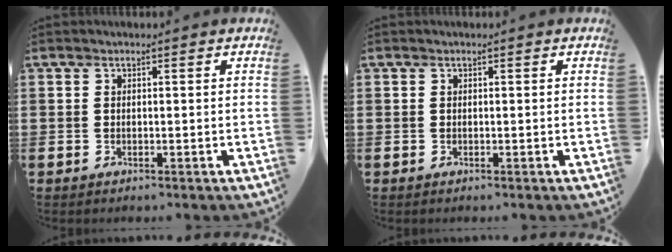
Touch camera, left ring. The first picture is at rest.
{"total": 0.0}